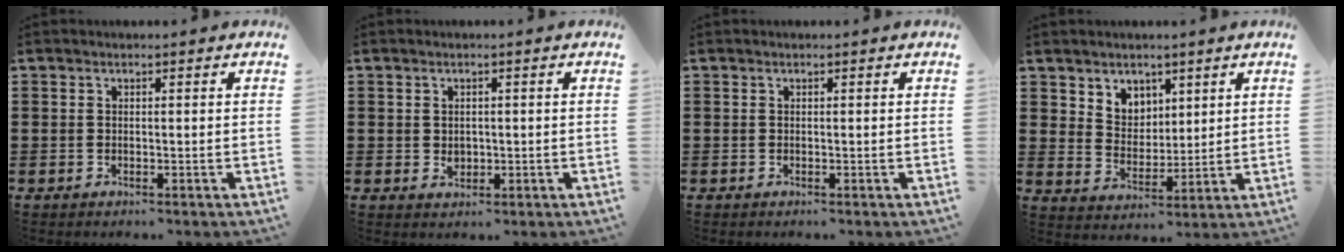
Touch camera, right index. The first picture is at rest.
{"total": 1.5, "force": [0.1, 1.2, 0.8], "torque": [-0.019, 0.005, 0.002]}
{"total": 0.0}
{"total": 5.1, "force": [3.6, 3.6, 0.0], "torque": [-0.024, -0.001, 0.068]}